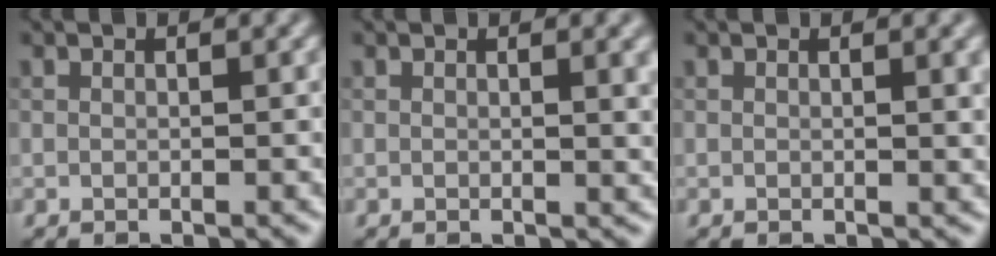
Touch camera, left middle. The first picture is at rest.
{"total": 2.5, "force": [0.6, 0.8, 2.3], "torque": [-0.019, 0.002, 0.006]}
{"total": 2.0, "force": [0.6, 0.6, 1.9], "torque": [-0.016, 0.003, 0.006]}